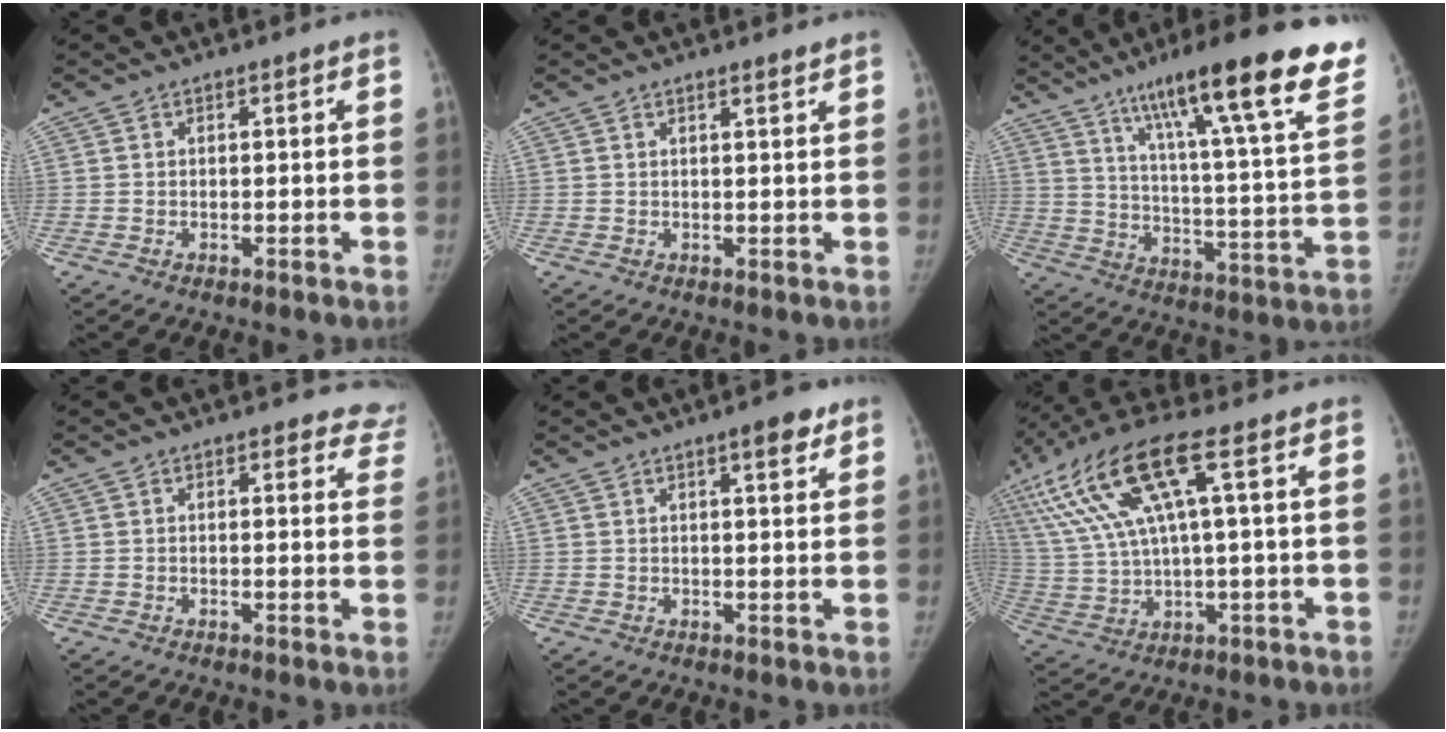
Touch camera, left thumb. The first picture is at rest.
{"total": 0.9, "force": [0.7, -0.1, 0.5], "torque": [-0.010, -0.004, 0.013]}
{"total": 27.6, "force": [17.5, 3.6, 21.0], "torque": [-0.298, -0.052, 0.255]}
{"total": 6.2, "force": [5.5, 2.7, 0.5], "torque": [0.047, -0.021, 0.030]}
{"total": 4.0, "force": [2.5, 1.1, 3.0], "torque": [-0.034, -0.012, 0.031]}
{"total": 18.0, "force": [6.3, 4.3, 16.2], "torque": [-0.361, 0.019, 0.122]}